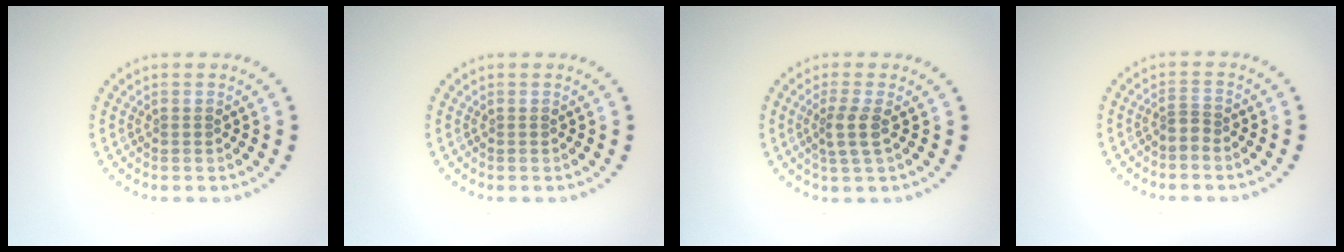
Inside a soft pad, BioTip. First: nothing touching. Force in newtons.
{"total": 0.0}
{"total": 2.3, "press": 1.9, "slide": 1.4}
{"total": 1.1, "press": 0.6, "slide": 0.9}